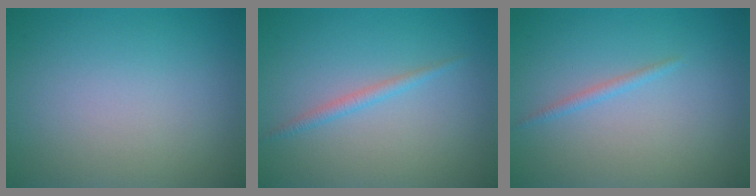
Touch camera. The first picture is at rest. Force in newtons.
{"total": 1.2, "press": 1.2, "slide": 0.1}
{"total": 0.5, "press": 0.5, "slide": 0.1}